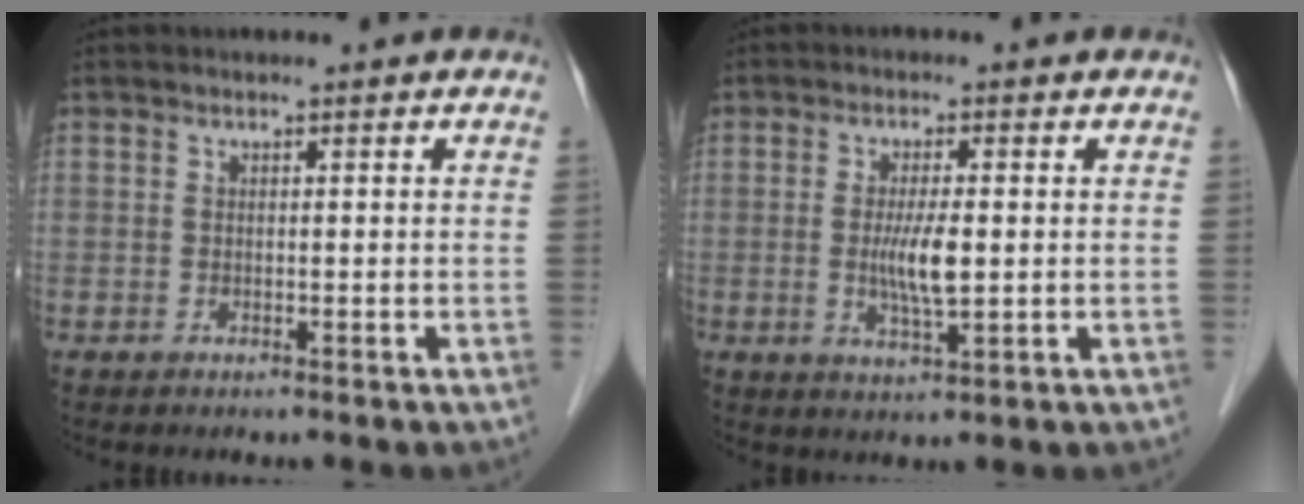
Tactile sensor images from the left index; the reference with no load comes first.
{"total": 5.0, "force": [-0.2, 0.8, 4.9], "torque": [-0.099, -0.010, -0.003]}